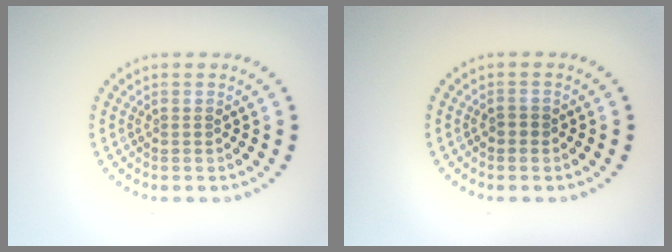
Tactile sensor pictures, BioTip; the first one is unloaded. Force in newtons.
{"total": 0.9, "press": 0.9, "slide": 0.1}